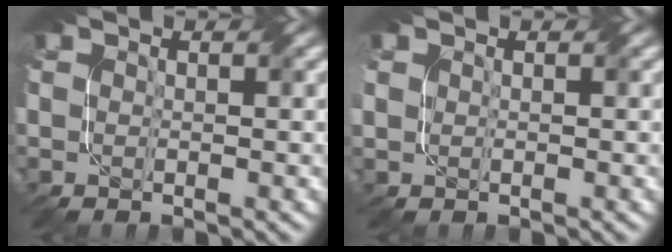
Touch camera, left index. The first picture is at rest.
{"total": 0.7, "force": [0.5, 0.4, -0.4], "torque": [0.009, 0.005, 0.008]}